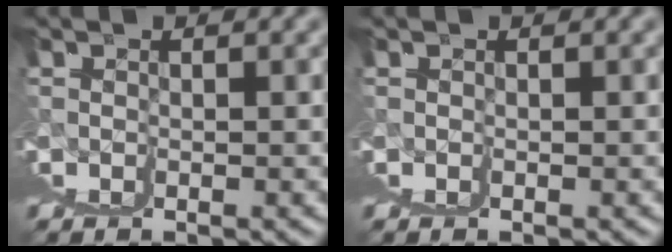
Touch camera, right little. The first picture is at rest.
{"total": 0.0}